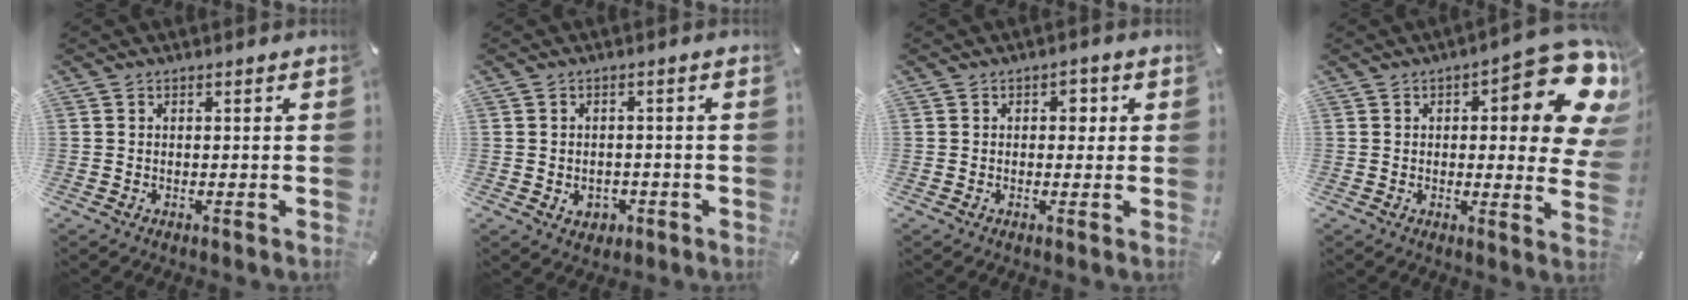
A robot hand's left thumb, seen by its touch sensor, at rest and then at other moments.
{"total": 3.5, "force": [-1.0, 2.9, 1.5], "torque": [-0.018, 0.003, -0.019]}
{"total": 2.5, "force": [0.4, 1.7, 1.8], "torque": [-0.014, 0.000, -0.002]}
{"total": 18.9, "force": [7.8, 7.1, 15.7], "torque": [-0.187, -0.063, 0.120]}